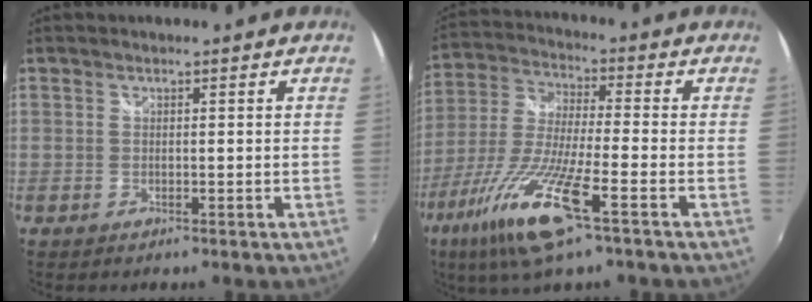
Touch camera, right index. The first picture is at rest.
{"total": 16.4, "force": [-8.4, 2.2, 13.9], "torque": [-0.302, -0.032, -0.167]}